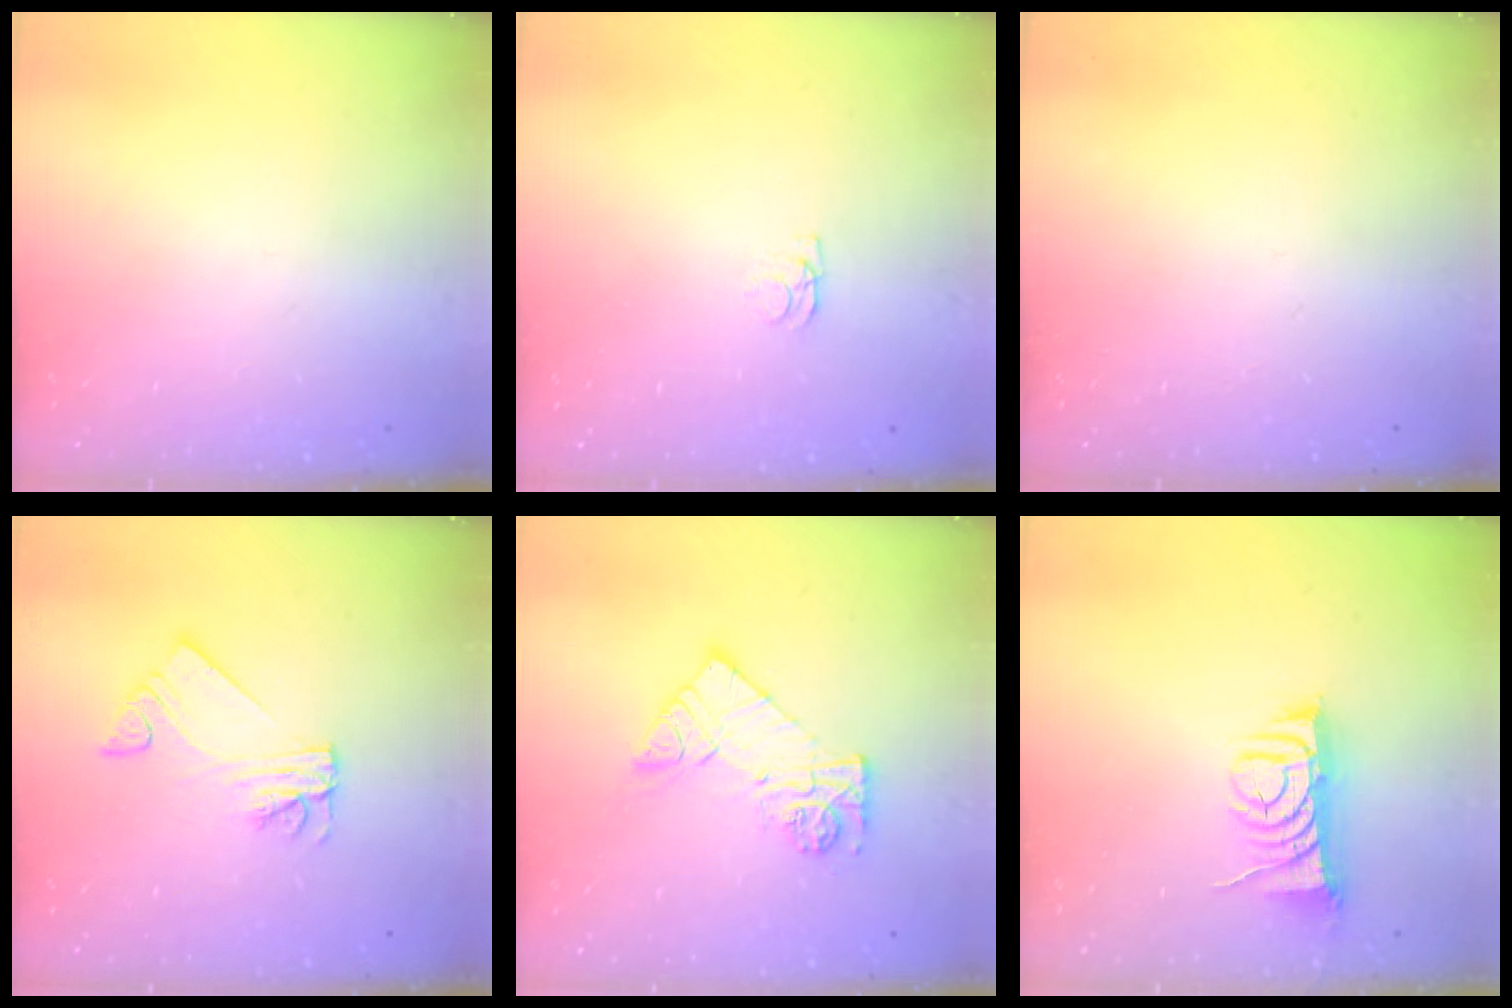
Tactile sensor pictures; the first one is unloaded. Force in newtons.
{"total": 1.2, "press": 1.1, "slide": 0.3}
{"total": 0.0}
{"total": 5.9, "press": 5.9, "slide": 0.7}
{"total": 11.2, "press": 11.2, "slide": 0.8}
{"total": 8.3, "press": 8.2, "slide": 1.0}